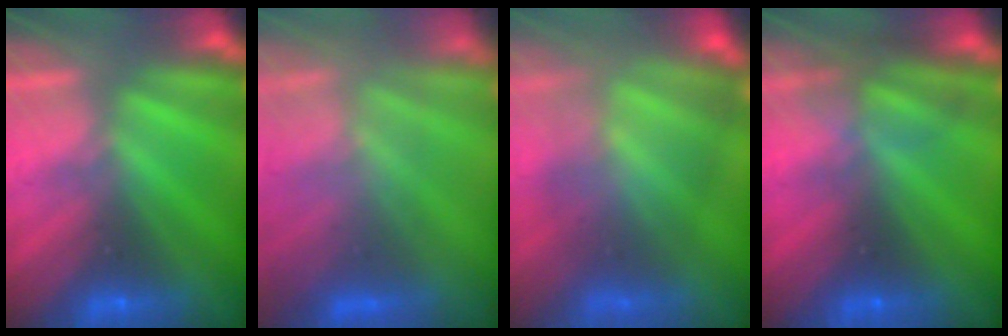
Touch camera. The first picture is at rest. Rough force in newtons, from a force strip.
{"total": 2.9}
{"total": 8.5}
{"total": 2.6}